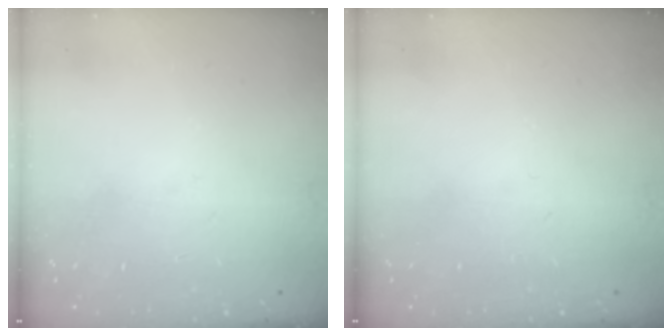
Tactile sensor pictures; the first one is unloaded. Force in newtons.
{"total": 0.0}